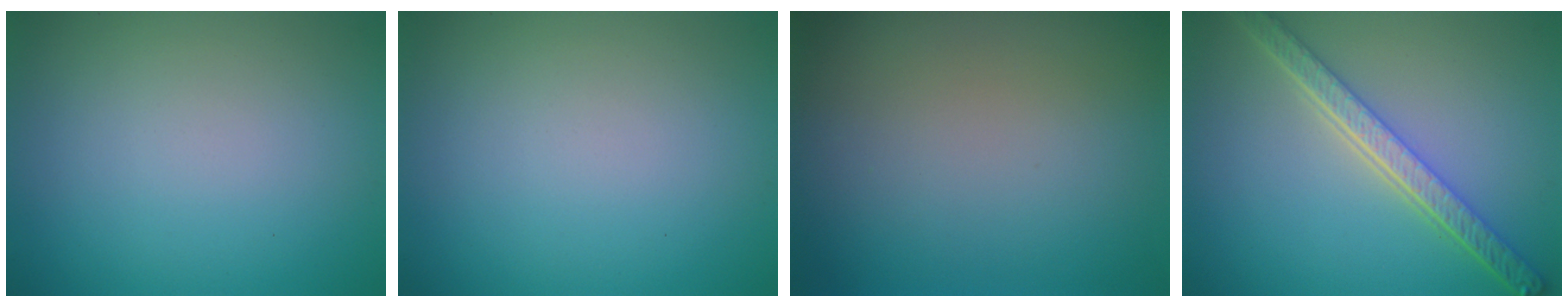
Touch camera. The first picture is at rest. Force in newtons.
{"total": 0.0}
{"total": 0.0}
{"total": 5.3, "press": 4.1, "slide": 3.3}